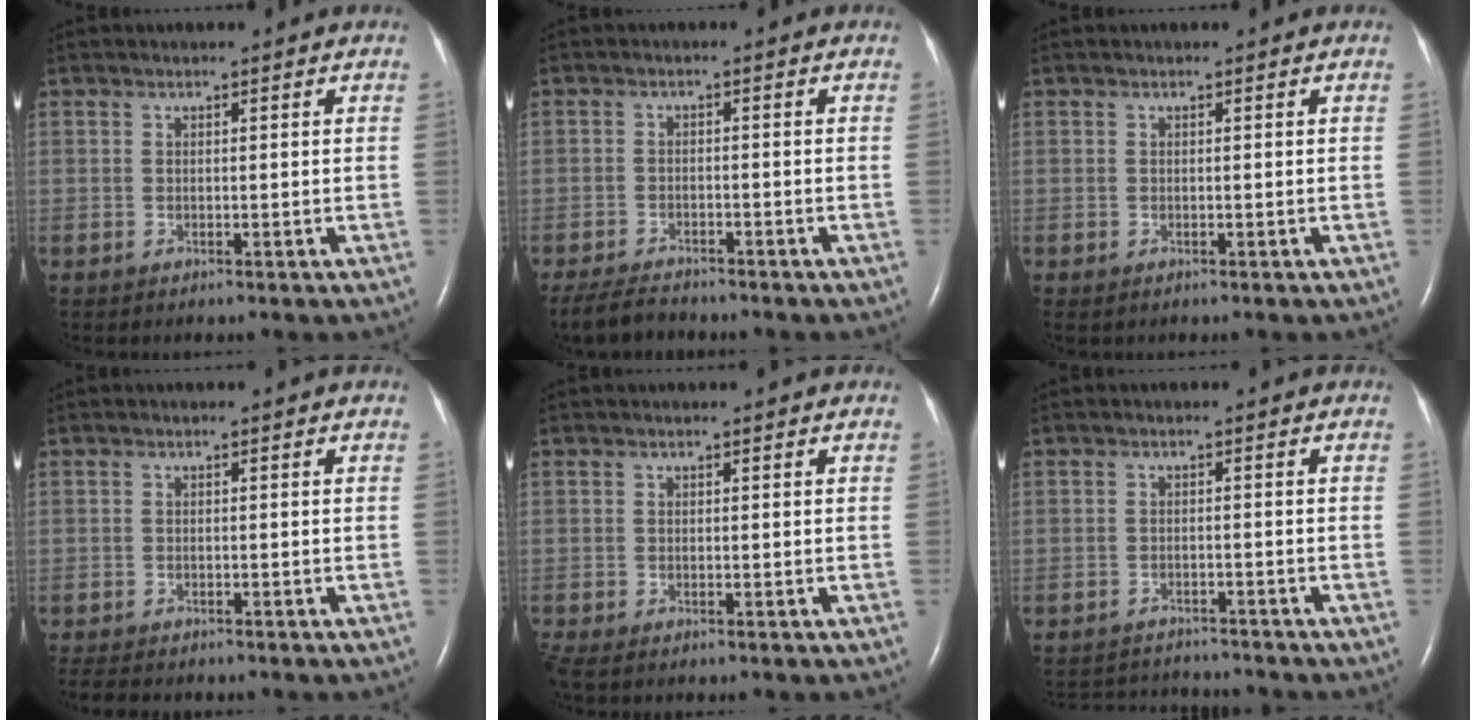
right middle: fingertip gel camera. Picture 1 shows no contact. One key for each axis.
{"total": 5.0, "fx": -4.6, "fy": 1.1, "fz": 1.7, "tx": -0.033, "ty": -0.015, "tz": -0.078}
{"total": 0.0}
{"total": 4.0, "fx": -3.5, "fy": 1.0, "fz": 1.6, "tx": -0.027, "ty": -0.010, "tz": -0.053}
{"total": 1.3, "fx": -1.1, "fy": 0.2, "fz": 0.6, "tx": -0.020, "ty": -0.007, "tz": -0.022}
{"total": 7.4, "fx": -7.3, "fy": 0.6, "fz": 0.7, "tx": -0.013, "ty": 0.002, "tz": -0.106}